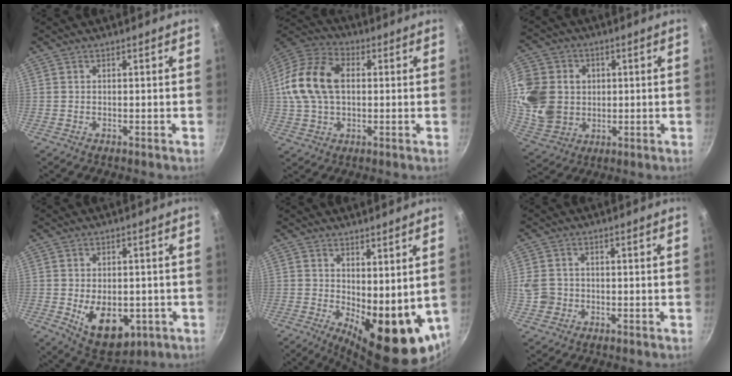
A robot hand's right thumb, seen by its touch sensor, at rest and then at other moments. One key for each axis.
{"total": 16.1, "fx": 1.8, "fy": 10.7, "fz": 11.9, "tx": -0.223, "ty": 0.028, "tz": 0.021}
{"total": 17.2, "fx": 1.5, "fy": 14.5, "fz": 9.2, "tx": -0.174, "ty": -0.001, "tz": 0.035}
{"total": 12.1, "fx": -2.9, "fy": 7.7, "fz": 8.8, "tx": -0.098, "ty": -0.007, "tz": -0.021}
{"total": 13.6, "fx": 0.8, "fy": 5.9, "fz": 12.3, "tx": -0.136, "ty": -0.030, "tz": 0.030}
{"total": 4.8, "fx": -0.7, "fy": 4.2, "fz": 2.2, "tx": -0.036, "ty": 0.005, "tz": -0.016}